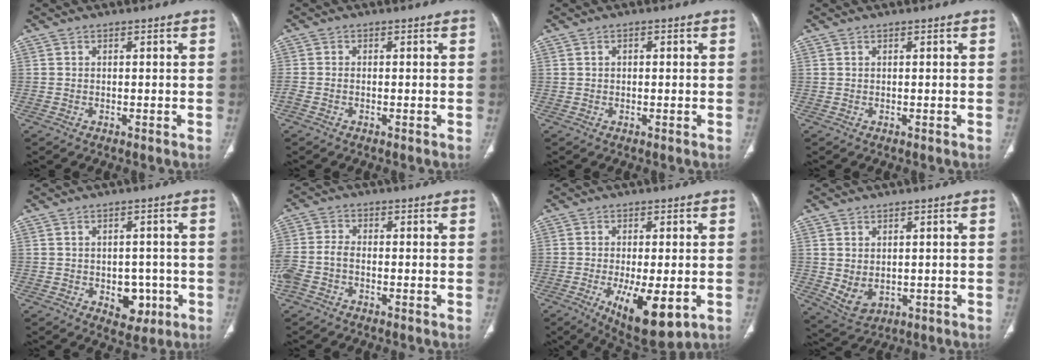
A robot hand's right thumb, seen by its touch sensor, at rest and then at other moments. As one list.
[{"total": 2.1, "force": [-0.8, 1.3, 1.4], "torque": [-0.044, 0.008, -0.015]}, {"total": 0.8, "force": [0.1, 0.6, 0.5], "torque": [-0.005, 0.002, 0.000]}, {"total": 0.0}, {"total": 6.3, "force": [-1.8, 4.4, 4.1], "torque": [-0.020, 0.007, -0.013]}, {"total": 7.2, "force": [-2.4, 4.5, 5.1], "torque": [-0.127, 0.020, -0.051]}, {"total": 12.2, "force": [-3.9, 4.4, 10.7], "torque": [-0.168, -0.018, -0.048]}, {"total": 5.2, "force": [0.0, 3.8, 3.5], "torque": [-0.060, -0.009, 0.022]}]